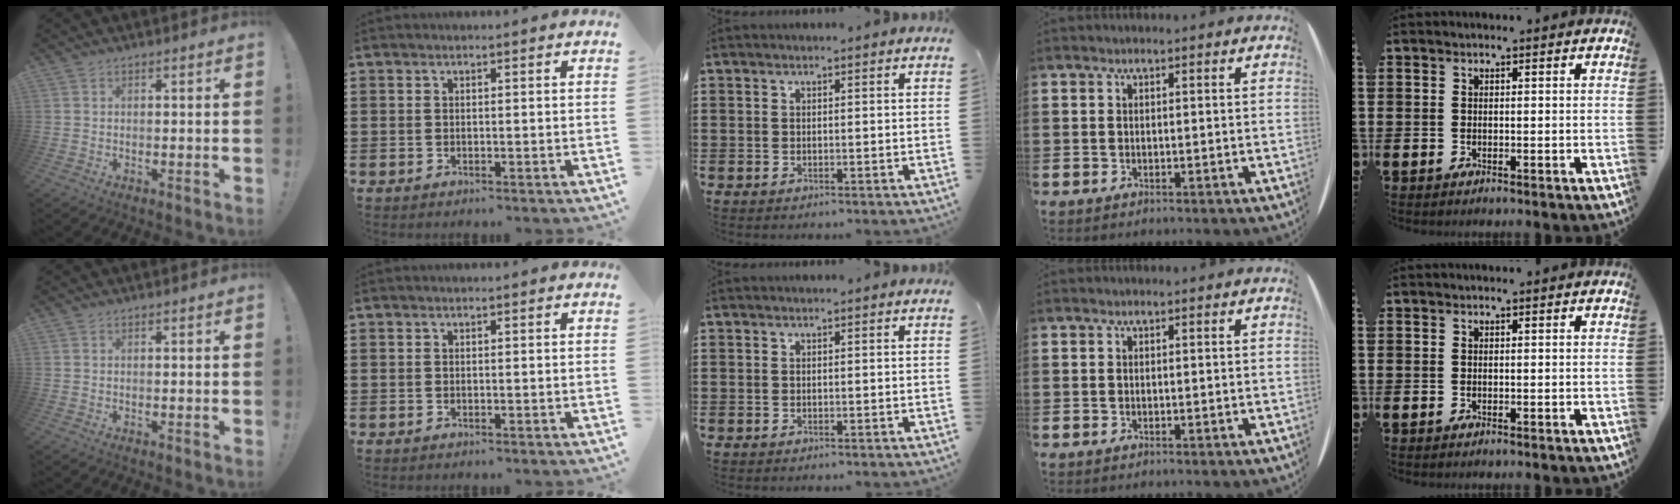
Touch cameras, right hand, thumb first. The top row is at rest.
{}